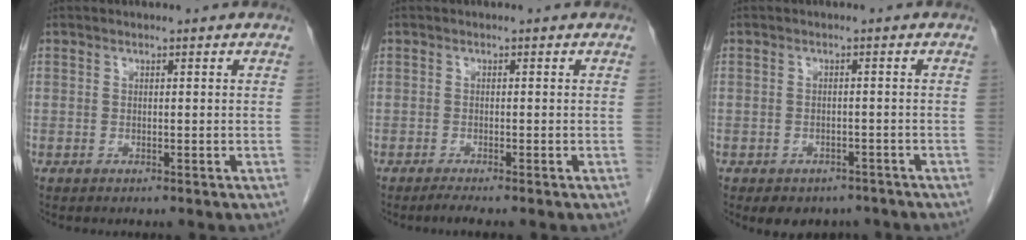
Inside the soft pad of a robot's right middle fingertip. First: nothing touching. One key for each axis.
{"total": 1.4, "fx": -1.1, "fy": -0.3, "fz": 0.7, "tx": -0.019, "ty": -0.003, "tz": -0.023}
{"total": 5.6, "fx": -4.4, "fy": 3.2, "fz": 1.3, "tx": -0.006, "ty": 0.011, "tz": -0.053}